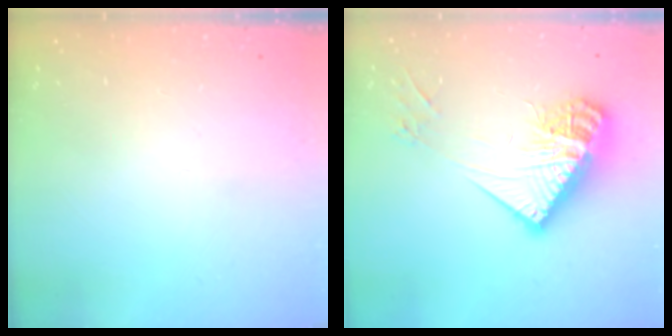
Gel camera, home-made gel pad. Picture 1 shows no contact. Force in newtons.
{"total": 17.7, "press": 17.7, "slide": 1.5}